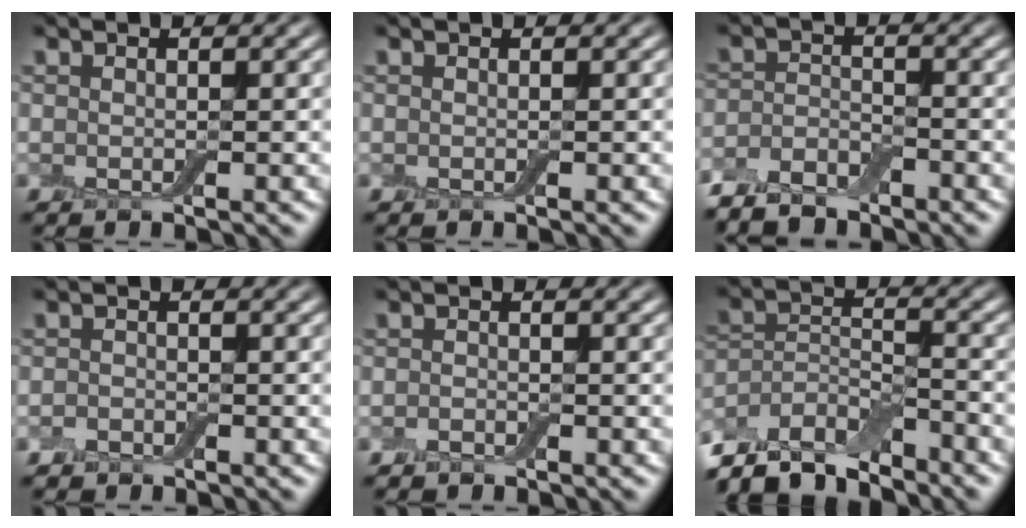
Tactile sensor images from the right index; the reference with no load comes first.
{"total": 0.0}
{"total": 3.5, "force": [-3.1, 1.3, 1.1], "torque": [-0.023, -0.002, -0.065]}
{"total": 1.0, "force": [-0.8, 0.6, 0.1], "torque": [-0.003, 0.001, -0.018]}
{"total": 0.7, "force": [-0.6, 0.3, 0.2], "torque": [-0.005, 0.000, -0.012]}
{"total": 8.0, "force": [-7.0, 2.7, 2.9], "torque": [-0.055, -0.002, -0.139]}